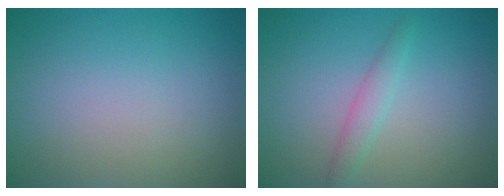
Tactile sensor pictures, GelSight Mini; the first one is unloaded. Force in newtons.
{"total": 1.7, "press": 1.7, "slide": 0.1}